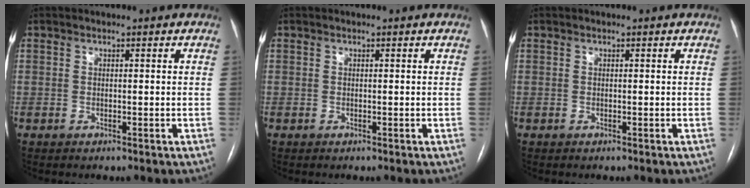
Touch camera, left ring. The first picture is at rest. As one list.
[{"total": 0.0}, {"total": 0.0}]